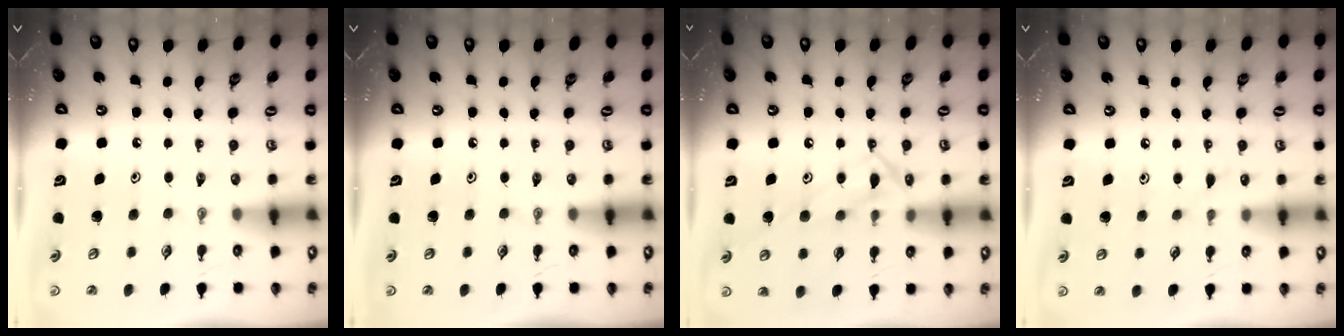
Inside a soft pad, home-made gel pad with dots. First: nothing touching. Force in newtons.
{"total": 0.0}
{"total": 12.7, "press": 12.7, "slide": 0.9}
{"total": 3.8, "press": 3.7, "slide": 0.6}